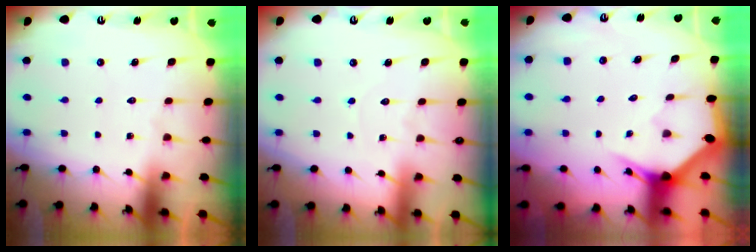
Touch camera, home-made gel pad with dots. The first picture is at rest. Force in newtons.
{"total": 3.4, "press": 3.4, "slide": 0.3}
{"total": 3.0, "press": 3.0, "slide": 0.1}